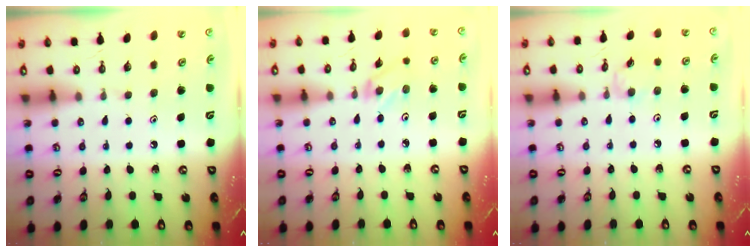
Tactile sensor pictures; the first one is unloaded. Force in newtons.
{"total": 2.2, "press": 2.2, "slide": 0.3}
{"total": 2.3, "press": 2.3, "slide": 0.3}